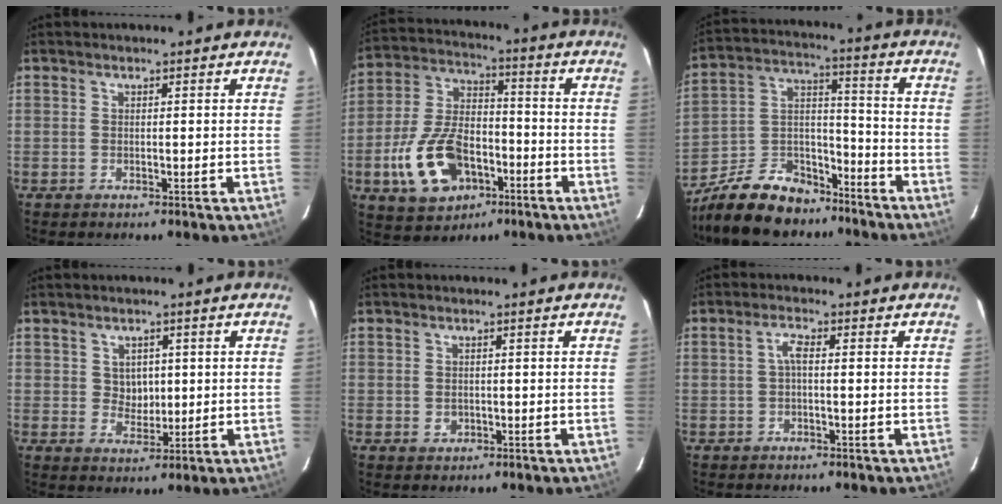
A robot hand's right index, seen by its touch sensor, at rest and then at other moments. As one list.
[{"total": 16.3, "force": [-6.4, 10.0, 11.2], "torque": [-0.248, 0.008, -0.100]}, {"total": 16.4, "force": [-12.0, 8.8, 7.1], "torque": [-0.161, 0.040, -0.191]}, {"total": 4.0, "force": [0.8, 3.6, 1.7], "torque": [-0.024, 0.006, 0.018]}, {"total": 1.6, "force": [-0.2, 1.4, 0.6], "torque": [-0.009, 0.002, -0.002]}, {"total": 2.1, "force": [-0.2, 0.6, 2.0], "torque": [-0.042, 0.008, -0.003]}]